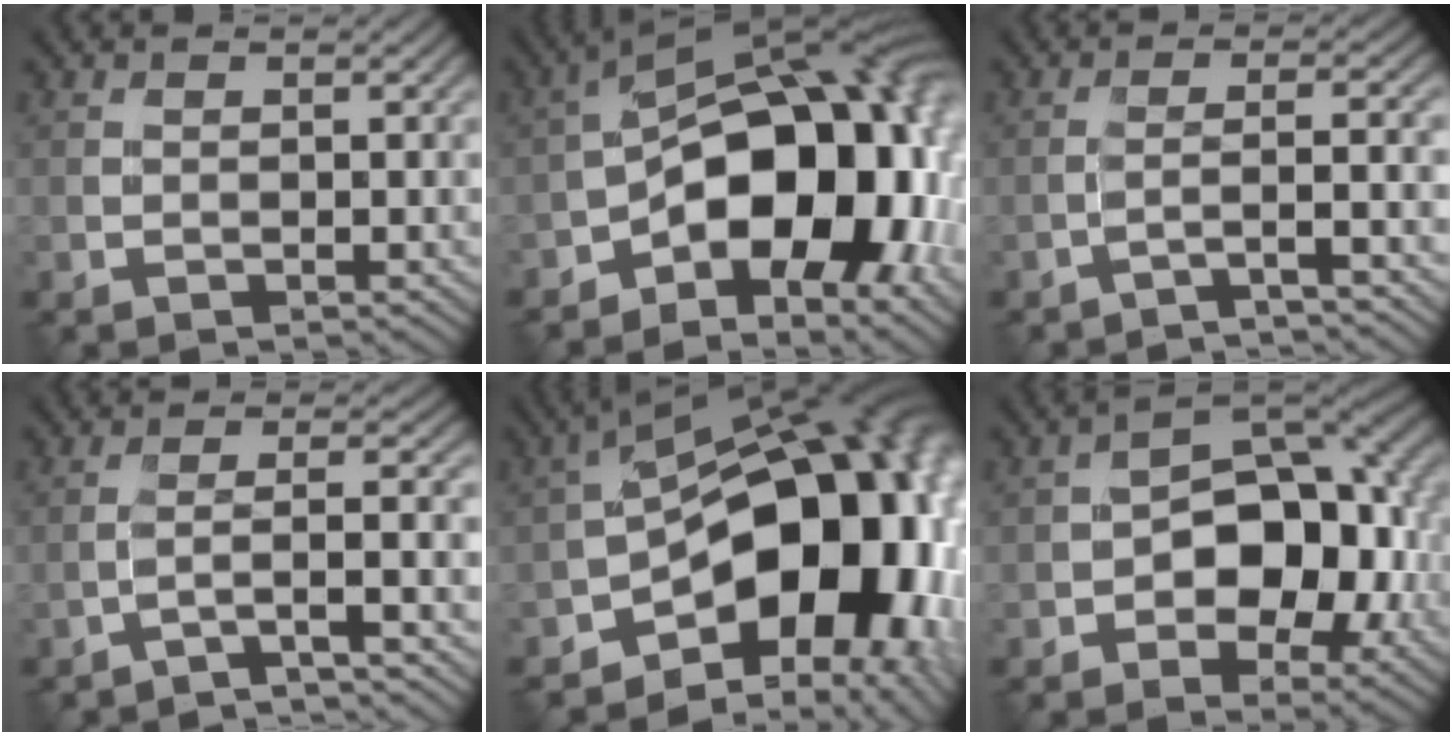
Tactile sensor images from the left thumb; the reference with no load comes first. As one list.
[{"total": 18.3, "force": [-5.1, 9.8, 14.6], "torque": [-0.196, -0.006, -0.086]}, {"total": 3.8, "force": [-2.4, 0.4, 3.0], "torque": [-0.030, 0.015, -0.067]}, {"total": 4.4, "force": [-2.8, 0.4, 3.4], "torque": [-0.036, 0.020, -0.074]}, {"total": 18.7, "force": [-5.6, 10.6, 14.3], "torque": [-0.178, -0.010, -0.085]}, {"total": 12.7, "force": [-2.0, 8.1, 9.6], "torque": [-0.116, 0.000, -0.035]}]